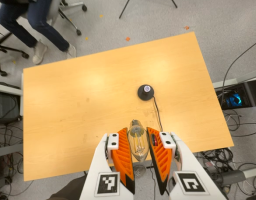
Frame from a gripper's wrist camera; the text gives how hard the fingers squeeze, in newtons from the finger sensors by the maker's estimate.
{"total": 14.8, "left": 16.7, "right": 13.0}